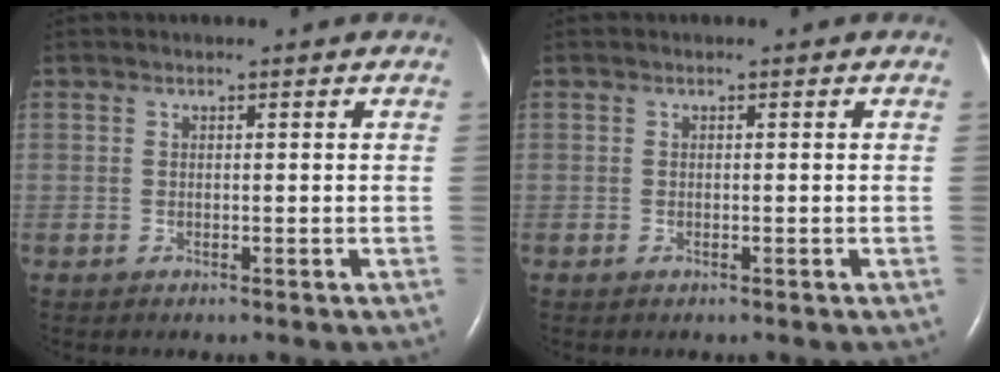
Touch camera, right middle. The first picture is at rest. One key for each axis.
{"total": 0.0}